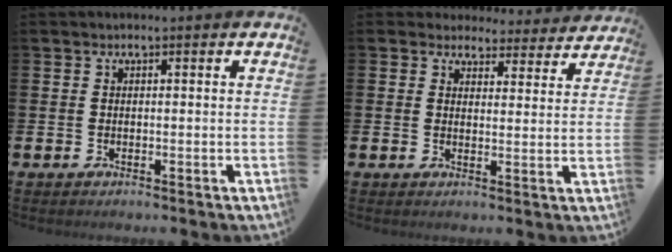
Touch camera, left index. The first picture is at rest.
{"total": 3.7, "force": [3.4, 1.5, 0.3], "torque": [-0.010, -0.025, 0.058]}